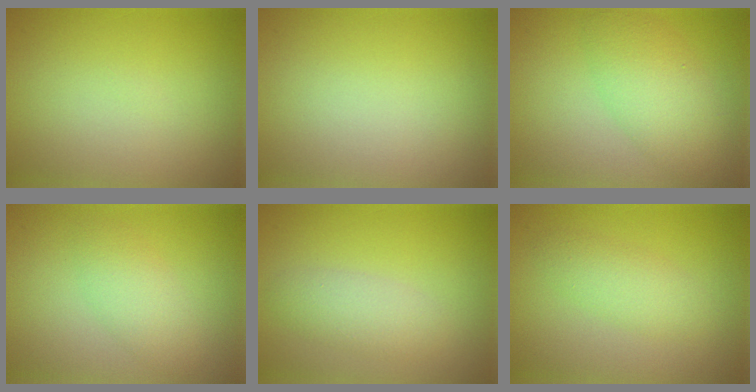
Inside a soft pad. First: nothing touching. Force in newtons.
{"total": 0.0}
{"total": 4.7, "press": 4.7, "slide": 0.1}
{"total": 2.4, "press": 2.4, "slide": 0.1}
{"total": 2.5, "press": 2.5, "slide": 0.1}
{"total": 2.3, "press": 2.3, "slide": 0.1}